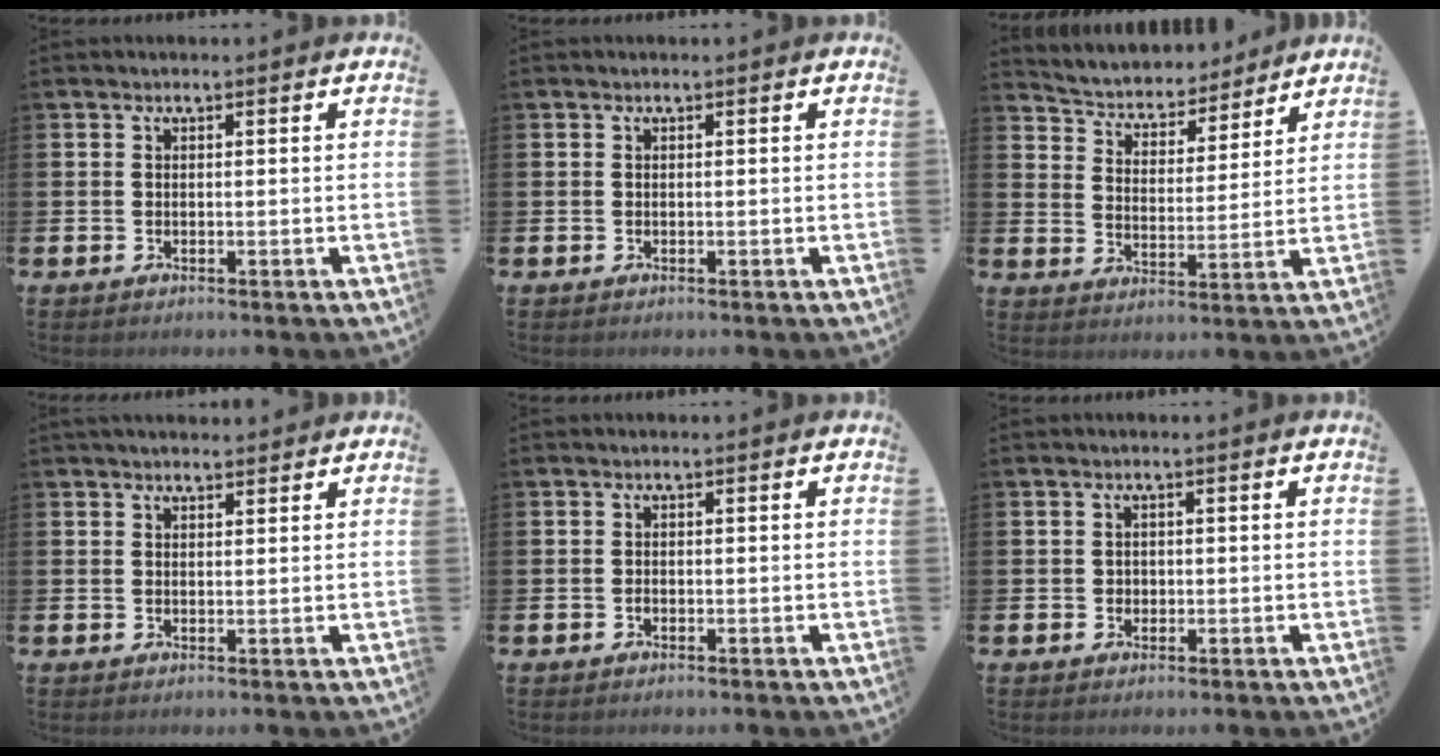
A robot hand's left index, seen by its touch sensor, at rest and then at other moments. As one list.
[{"total": 0.0}, {"total": 4.8, "force": [4.6, 1.6, 0.2], "torque": [-0.039, -0.039, 0.074]}, {"total": 2.1, "force": [2.0, 0.5, 0.3], "torque": [-0.002, -0.005, 0.034]}, {"total": 0.6, "force": [-0.4, 0.4, 0.3], "torque": [-0.006, 0.001, -0.009]}, {"total": 1.0, "force": [0.2, 1.0, 0.3], "torque": [0.002, 0.005, 0.000]}]